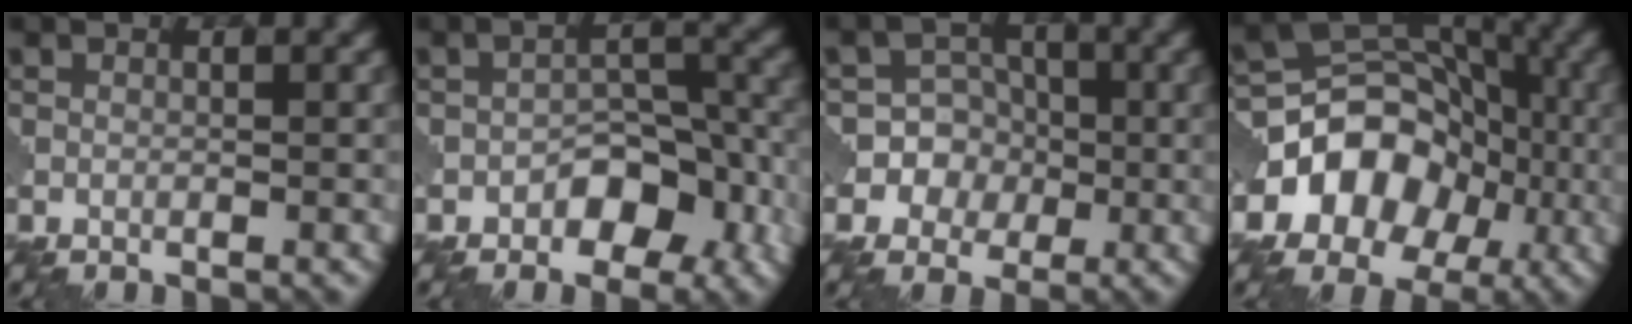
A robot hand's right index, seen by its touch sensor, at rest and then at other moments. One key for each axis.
{"total": 5.0, "fx": -2.3, "fy": 3.0, "fz": 3.2, "tx": -0.029, "ty": 0.007, "tz": -0.036}
{"total": 6.9, "fx": -1.4, "fy": 6.5, "fz": 1.5, "tx": -0.019, "ty": 0.026, "tz": -0.052}
{"total": 9.9, "fx": -2.8, "fy": 7.7, "fz": 5.6, "tx": -0.077, "ty": 0.012, "tz": -0.061}